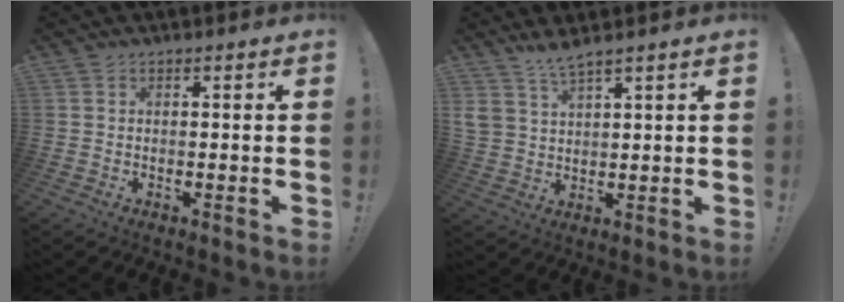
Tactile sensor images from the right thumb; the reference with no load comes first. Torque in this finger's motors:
{"motor_torque": [0.00, 0.04, -0.24, 0.41, 0.03]}